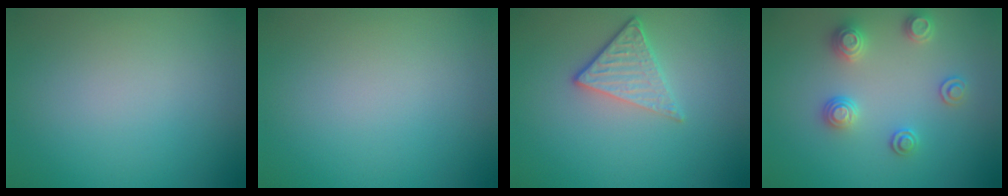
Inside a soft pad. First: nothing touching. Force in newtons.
{"total": 0.0}
{"total": 3.1, "press": 2.5, "slide": 1.9}
{"total": 2.6, "press": 2.6, "slide": 0.2}